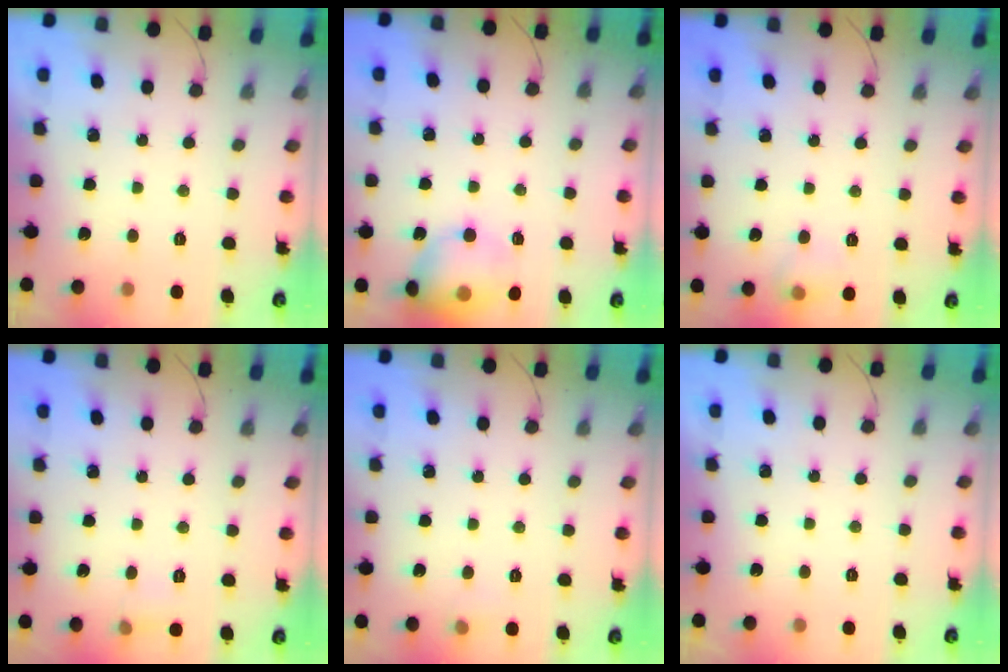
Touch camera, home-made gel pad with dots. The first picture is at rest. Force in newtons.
{"total": 13.1, "press": 12.9, "slide": 2.1}
{"total": 6.7, "press": 6.7, "slide": 0.7}
{"total": 4.6, "press": 4.4, "slide": 1.4}
{"total": 3.8, "press": 3.6, "slide": 1.3}
{"total": 0.0}